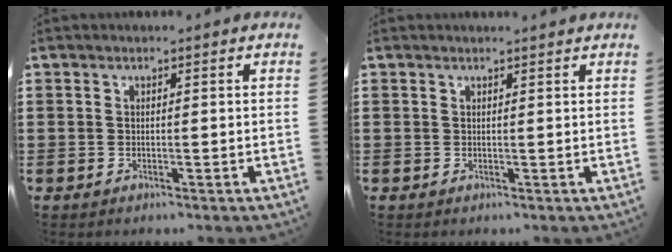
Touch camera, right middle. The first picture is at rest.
{"total": 0.5, "force": [0.5, 0.0, 0.1], "torque": [-0.004, 0.000, 0.010]}